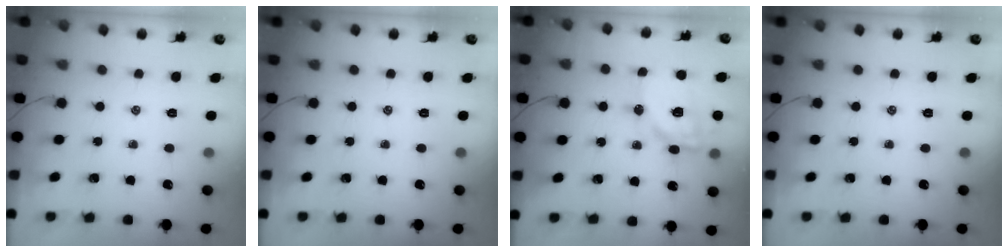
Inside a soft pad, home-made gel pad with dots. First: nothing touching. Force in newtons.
{"total": 0.0}
{"total": 16.3, "press": 16.0, "slide": 3.3}
{"total": 0.0}